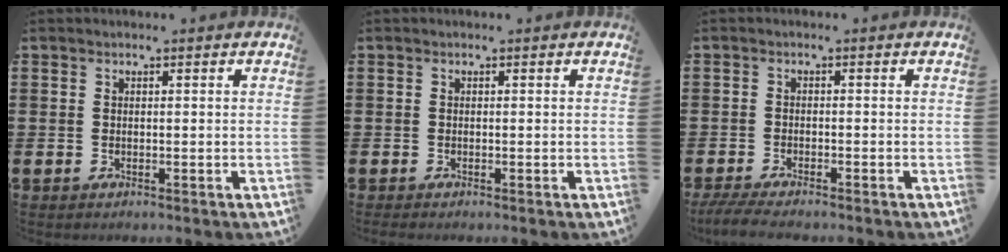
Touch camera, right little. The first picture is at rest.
{"total": 0.0}
{"total": 2.1, "force": [-1.8, 0.1, 1.1], "torque": [-0.025, 0.000, -0.035]}